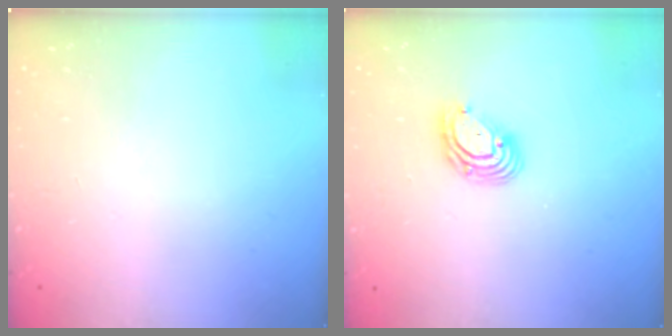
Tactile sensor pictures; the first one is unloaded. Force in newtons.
{"total": 7.5, "press": 7.3, "slide": 1.3}